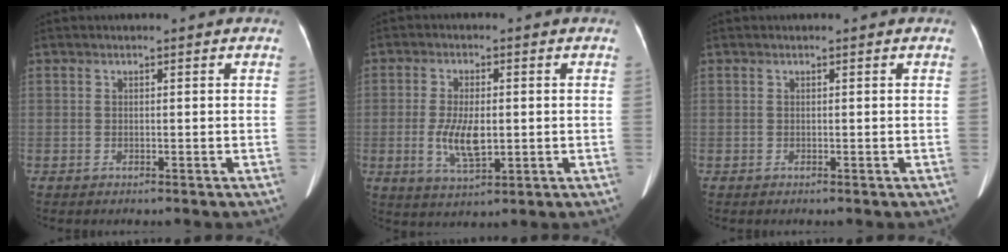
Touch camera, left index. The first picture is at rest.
{"total": 6.5, "force": [-0.7, 2.4, 6.0], "torque": [-0.123, -0.007, -0.008]}
{"total": 0.0}